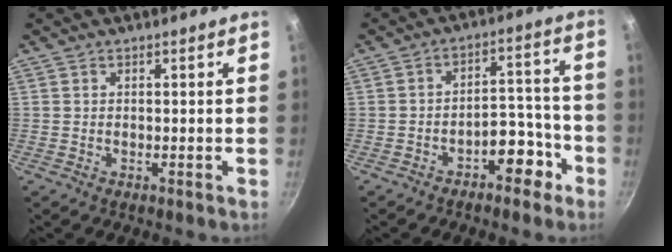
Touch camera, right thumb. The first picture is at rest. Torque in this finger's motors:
{"motor_torque": [2.65, 2.36, 0.43, -0.99, 0.01]}